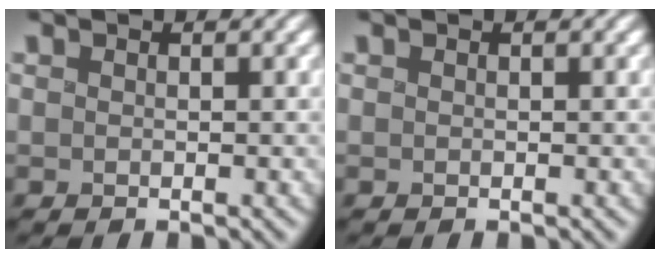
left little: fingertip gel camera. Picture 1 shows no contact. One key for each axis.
{"total": 0.0}